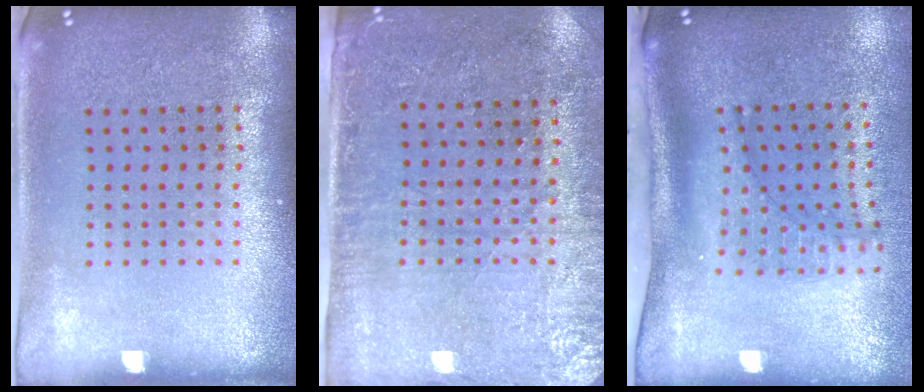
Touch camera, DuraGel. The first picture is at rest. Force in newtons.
{"total": 2.9, "press": 2.5, "slide": 1.5}
{"total": 2.1, "press": 1.5, "slide": 1.4}